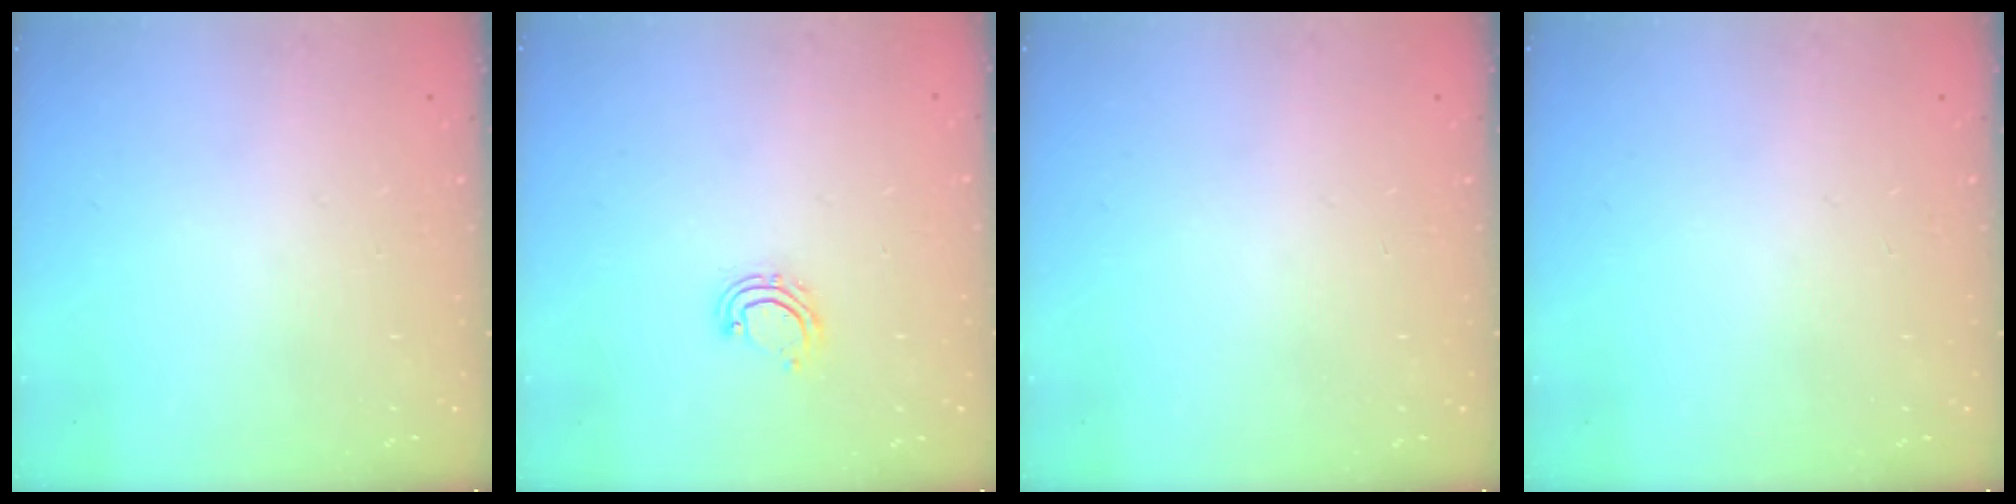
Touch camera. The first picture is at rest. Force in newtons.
{"total": 6.5, "press": 6.5, "slide": 0.4}
{"total": 0.0}
{"total": 0.0}